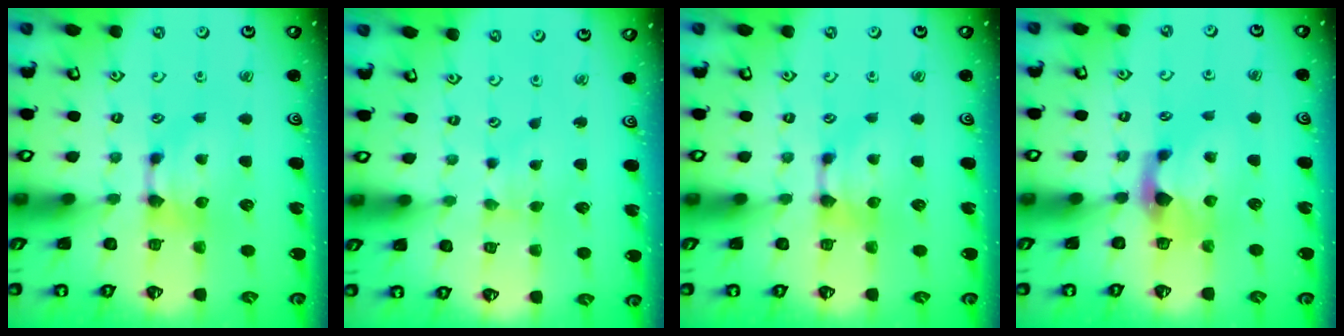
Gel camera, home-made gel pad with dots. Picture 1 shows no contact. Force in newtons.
{"total": 1.0, "press": 0.9, "slide": 0.3}
{"total": 0.0}
{"total": 2.1, "press": 1.6, "slide": 1.2}